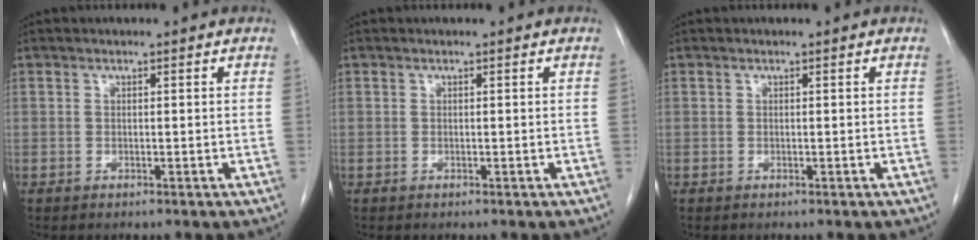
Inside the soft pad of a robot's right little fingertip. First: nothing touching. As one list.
[{"total": 0.0}, {"total": 0.0}]